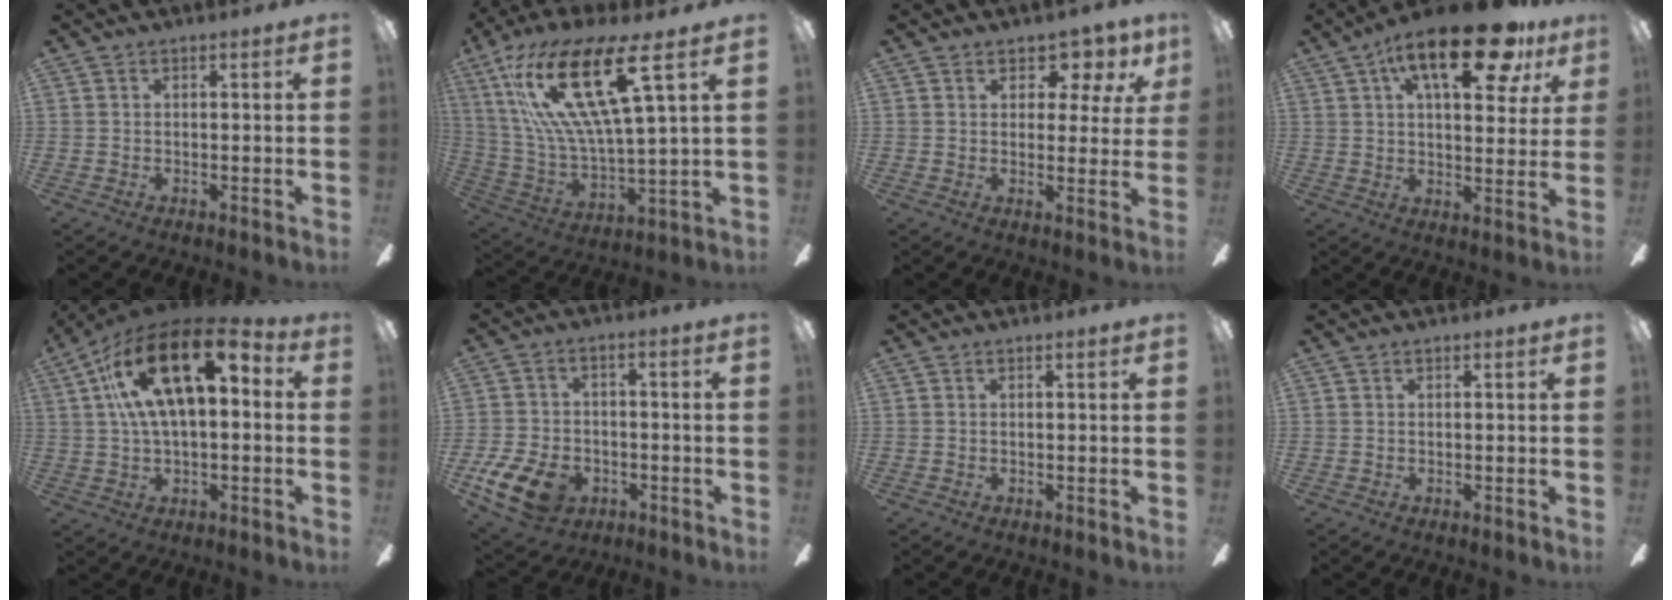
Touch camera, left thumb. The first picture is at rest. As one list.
[{"total": 23.6, "force": [11.5, 6.5, 19.6], "torque": [-0.417, -0.045, 0.184]}, {"total": 6.8, "force": [3.8, 4.0, 3.9], "torque": [-0.043, -0.015, 0.061]}, {"total": 20.4, "force": [10.7, 8.1, 15.4], "torque": [-0.227, -0.035, 0.165]}, {"total": 21.0, "force": [7.4, 9.9, 17.0], "torque": [-0.293, -0.019, 0.118]}, {"total": 11.2, "force": [-5.8, 7.2, 6.3], "torque": [-0.147, 0.029, -0.106]}, {"total": 0.0}, {"total": 0.0}]